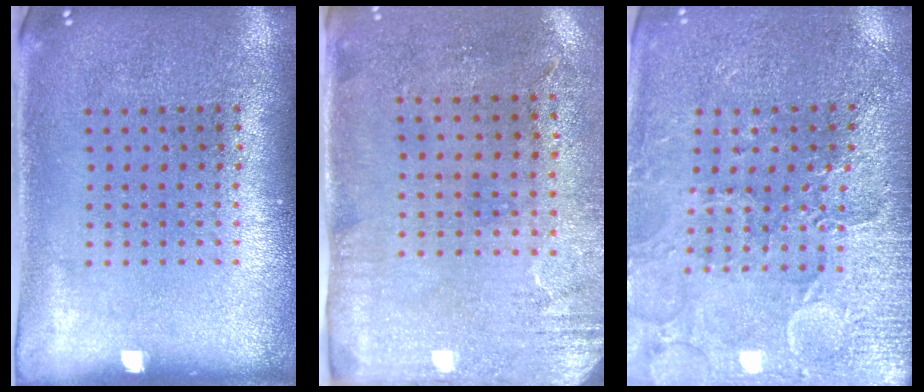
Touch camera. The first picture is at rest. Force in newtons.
{"total": 3.0, "press": 2.4, "slide": 1.8}
{"total": 3.2, "press": 3.2, "slide": 0.3}